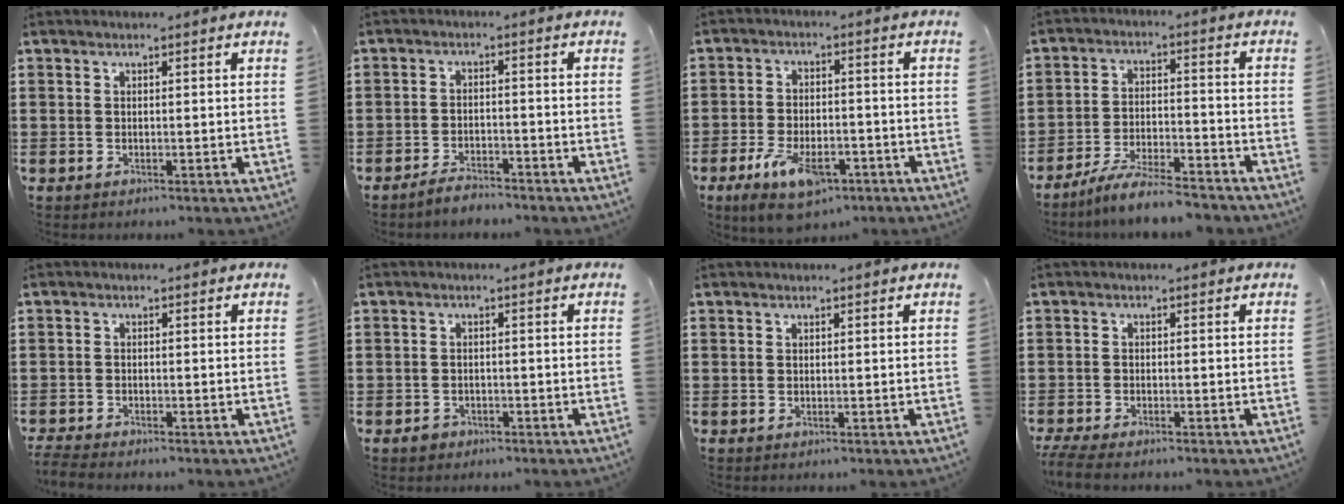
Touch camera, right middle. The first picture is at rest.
{"total": 2.9, "force": [-2.9, 0.2, 0.5], "torque": [-0.012, 0.003, -0.057]}
{"total": 7.7, "force": [-4.7, 3.4, 5.1], "torque": [-0.103, 0.002, -0.084]}
{"total": 6.8, "force": [-6.3, 0.3, 2.5], "torque": [-0.048, -0.001, -0.119]}
{"total": 1.9, "force": [-1.9, -0.1, 0.2], "torque": [-0.015, -0.005, -0.041]}
{"total": 1.3, "force": [-0.9, 0.9, 0.3], "torque": [-0.010, -0.001, -0.021]}
{"total": 0.0}
{"total": 2.4, "force": [-2.3, 0.1, 0.8], "torque": [-0.030, -0.006, -0.050]}